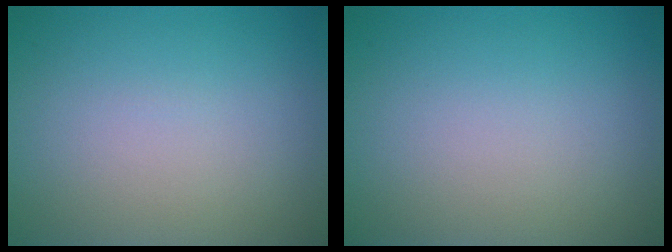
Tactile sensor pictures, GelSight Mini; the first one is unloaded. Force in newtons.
{"total": 0.0}